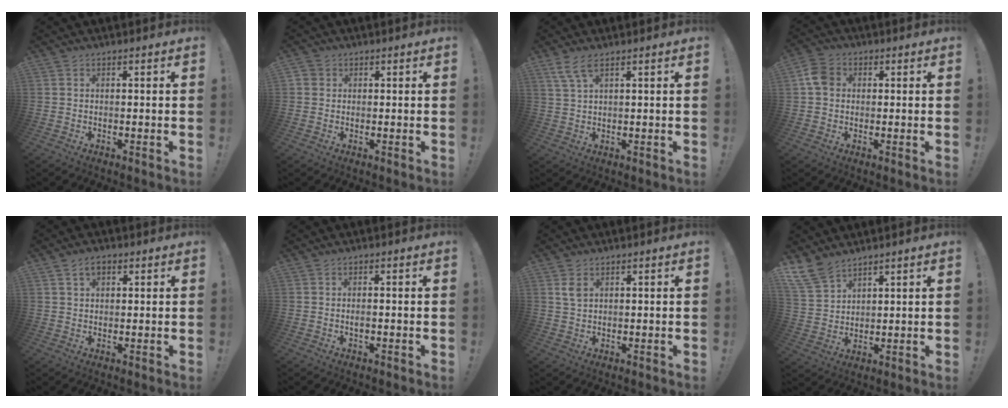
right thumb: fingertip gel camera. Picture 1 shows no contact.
{"total": 1.9, "force": [0.5, 1.8, 0.4], "torque": [-0.010, 0.003, 0.010]}
{"total": 5.0, "force": [3.2, 1.0, 3.7], "torque": [-0.083, -0.004, 0.060]}
{"total": 6.5, "force": [0.9, 5.3, 3.6], "torque": [-0.067, 0.014, 0.020]}
{"total": 3.9, "force": [1.8, 2.5, 2.4], "torque": [-0.035, 0.000, 0.031]}
{"total": 1.0, "force": [-0.5, 0.2, 0.9], "torque": [-0.015, 0.000, -0.009]}
{"total": 3.3, "force": [1.5, 1.9, 2.2], "torque": [-0.037, -0.002, 0.027]}
{"total": 8.7, "force": [7.0, 4.1, 3.0], "torque": [-0.071, -0.036, 0.141]}